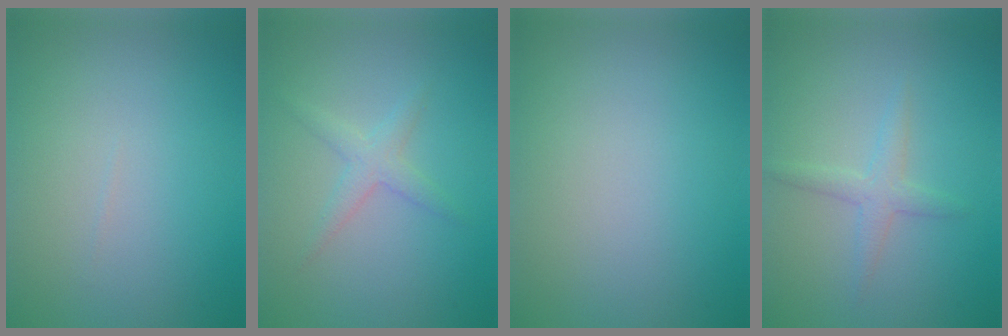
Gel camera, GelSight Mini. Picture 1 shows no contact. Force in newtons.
{"total": 2.0, "press": 2.0, "slide": 0.1}
{"total": 0.0}
{"total": 2.0, "press": 2.0, "slide": 0.1}